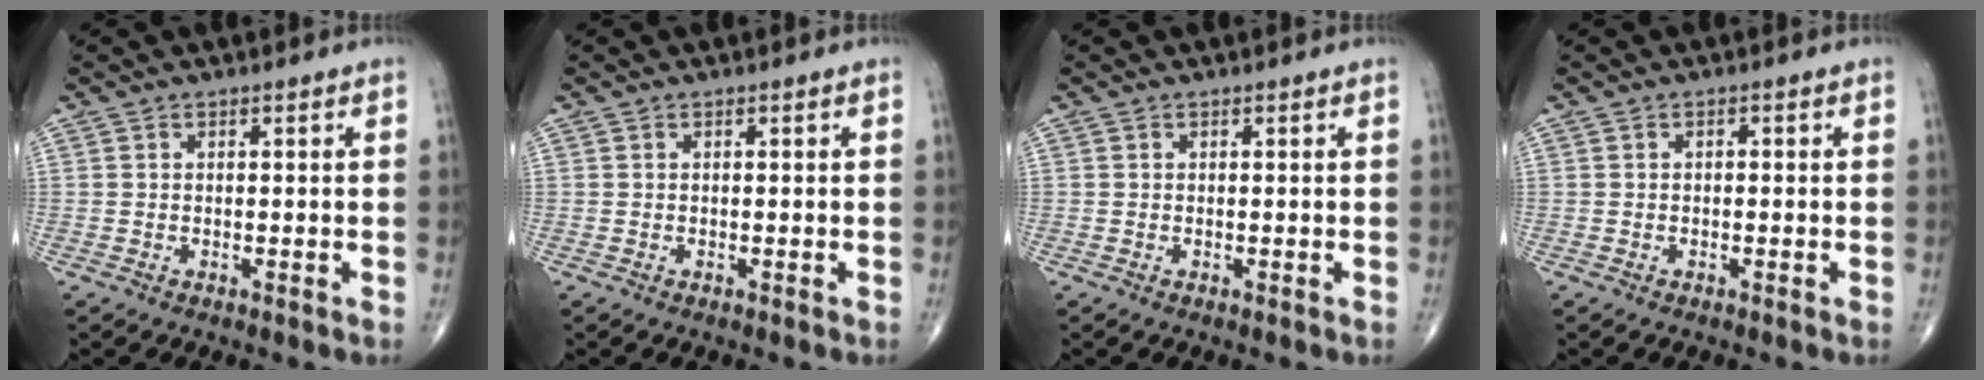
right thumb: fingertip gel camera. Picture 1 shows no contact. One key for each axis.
{"total": 0.0}
{"total": 0.0}
{"total": 0.5, "fx": -0.1, "fy": 0.3, "fz": 0.4, "tx": -0.001, "ty": 0.002, "tz": -0.005}